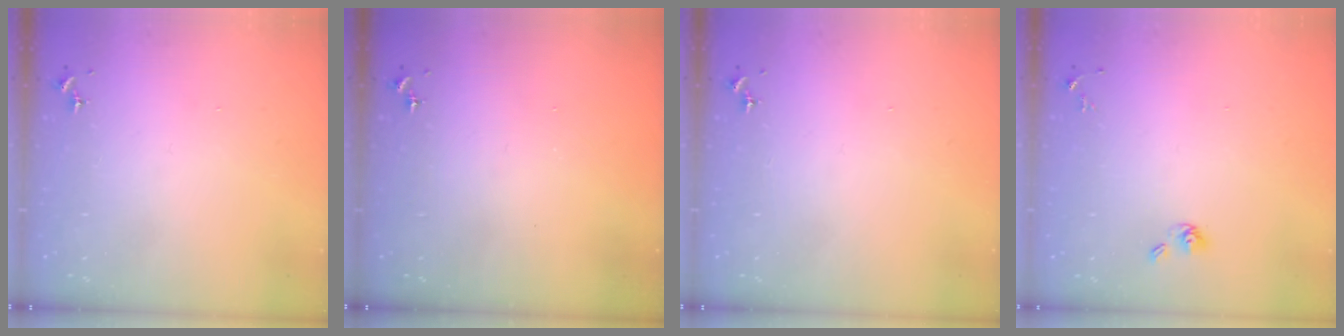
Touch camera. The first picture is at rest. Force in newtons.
{"total": 0.0}
{"total": 0.0}
{"total": 5.2, "press": 4.6, "slide": 2.4}